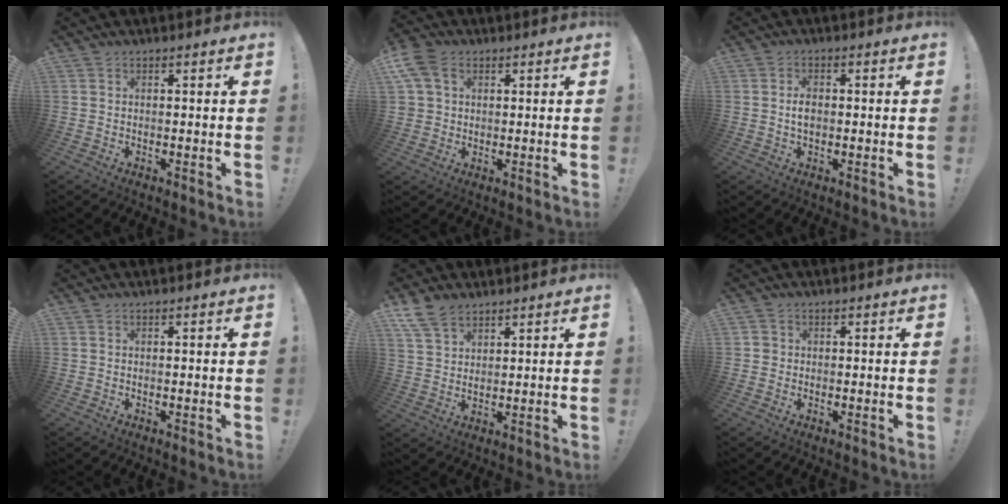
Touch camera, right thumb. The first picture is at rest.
{"total": 8.6, "force": [3.6, 6.4, 4.6], "torque": [-0.097, -0.005, 0.073]}
{"total": 3.3, "force": [-0.1, 2.0, 2.6], "torque": [-0.035, 0.002, -0.004]}
{"total": 0.0}
{"total": 8.0, "force": [5.9, 4.1, 3.5], "torque": [-0.069, -0.023, 0.117]}
{"total": 1.3, "force": [0.0, 1.3, 0.3], "torque": [-0.008, 0.005, 0.001]}